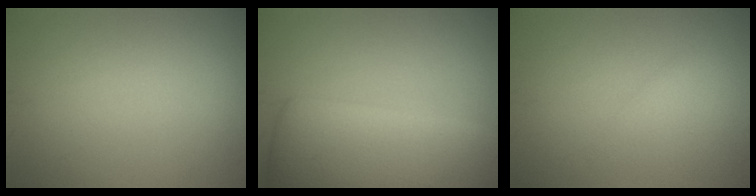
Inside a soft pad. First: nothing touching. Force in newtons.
{"total": 11.0, "press": 10.9, "slide": 0.4}
{"total": 1.9, "press": 1.9, "slide": 0.1}